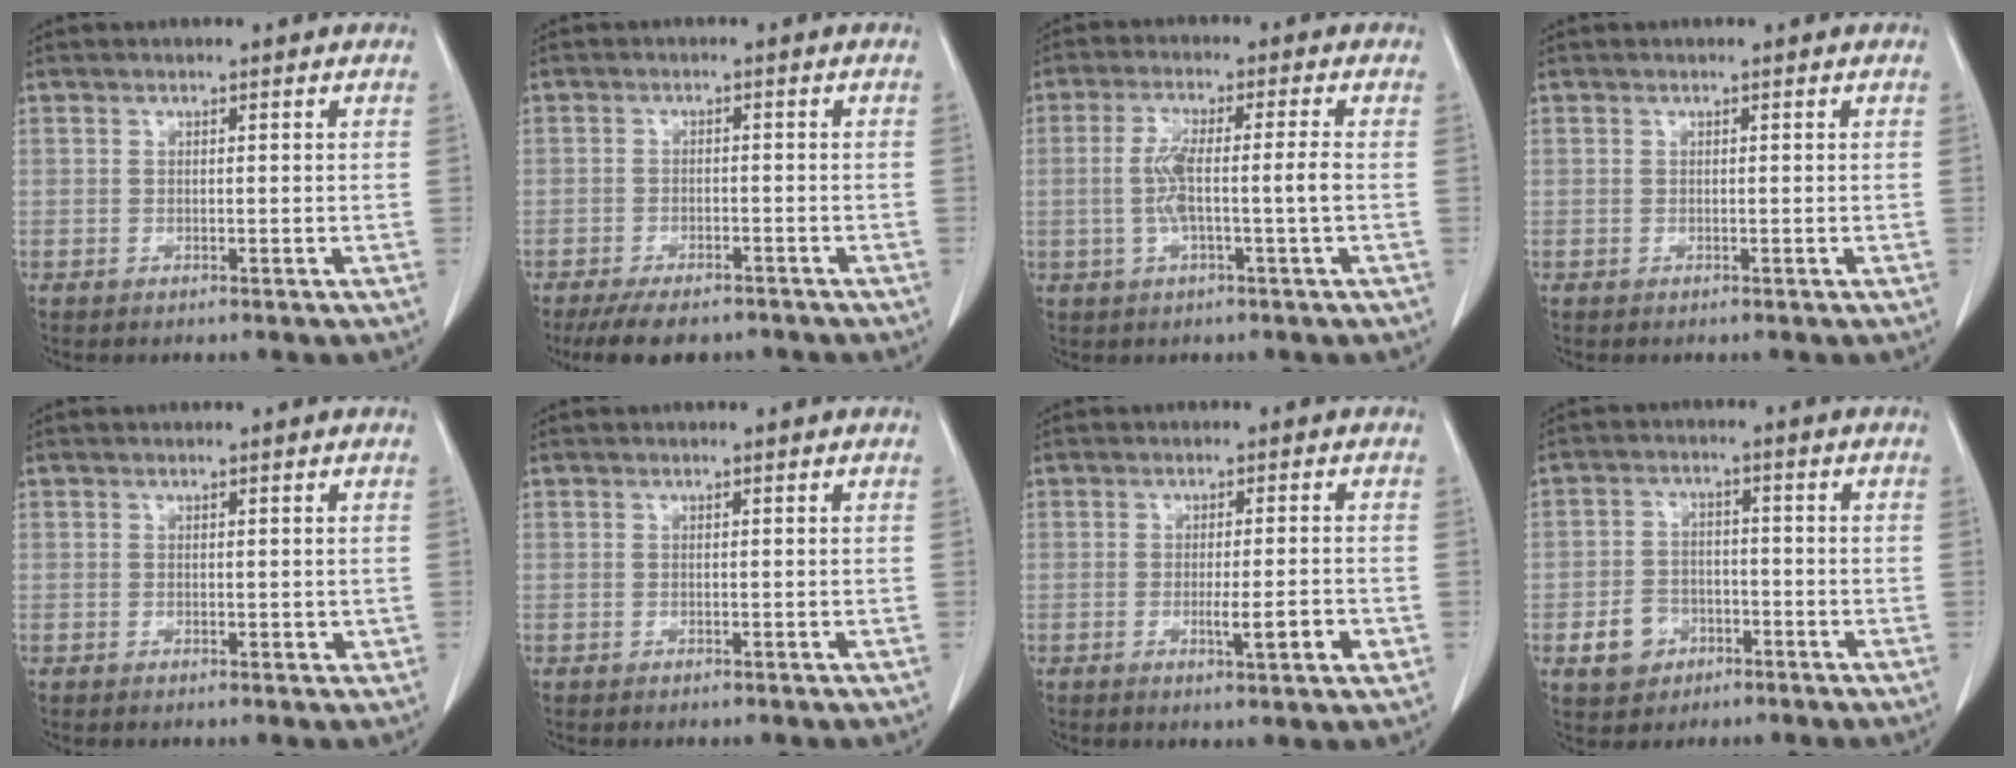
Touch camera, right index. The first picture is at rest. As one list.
[{"total": 7.7, "force": [-6.2, 3.0, 3.3], "torque": [-0.047, -0.005, -0.092]}, {"total": 6.0, "force": [-0.6, -0.1, 6.0], "torque": [-0.121, 0.007, -0.008]}, {"total": 0.0}, {"total": 0.9, "force": [0.1, 0.5, 0.8], "torque": [-0.014, -0.004, 0.004]}, {"total": 0.0}, {"total": 5.0, "force": [-1.5, 0.3, 4.8], "torque": [-0.078, -0.008, -0.019]}, {"total": 5.4, "force": [-2.4, 4.5, 2.0], "torque": [-0.038, 0.011, -0.030]}]